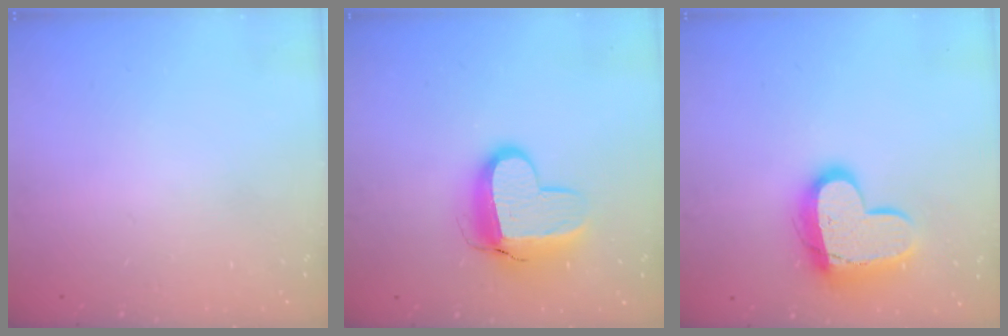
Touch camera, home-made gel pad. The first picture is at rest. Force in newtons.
{"total": 11.8, "press": 11.8, "slide": 1.2}
{"total": 15.3, "press": 15.2, "slide": 1.2}